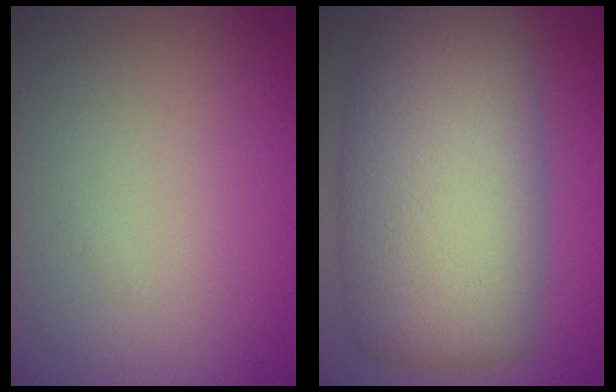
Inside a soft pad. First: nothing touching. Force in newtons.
{"total": 13.2, "press": 13.2, "slide": 0.4}